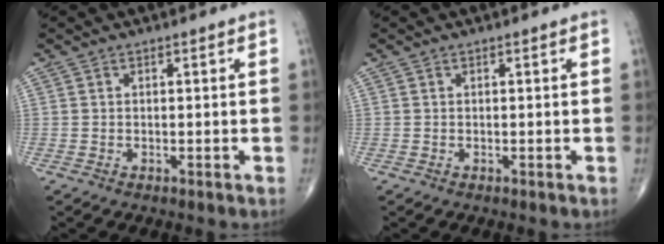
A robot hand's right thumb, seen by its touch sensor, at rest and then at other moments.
{"total": 0.0}